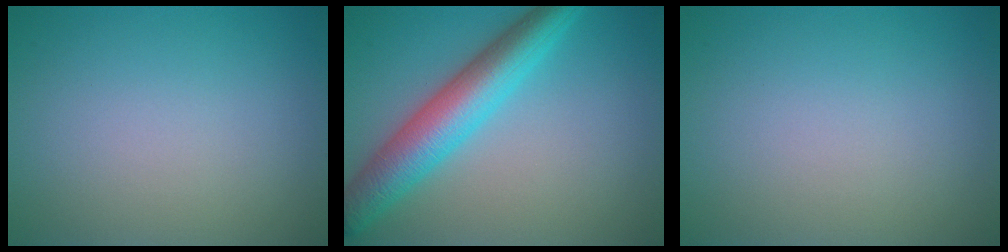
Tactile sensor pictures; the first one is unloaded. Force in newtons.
{"total": 6.7, "press": 6.7, "slide": 0.0}
{"total": 0.0}